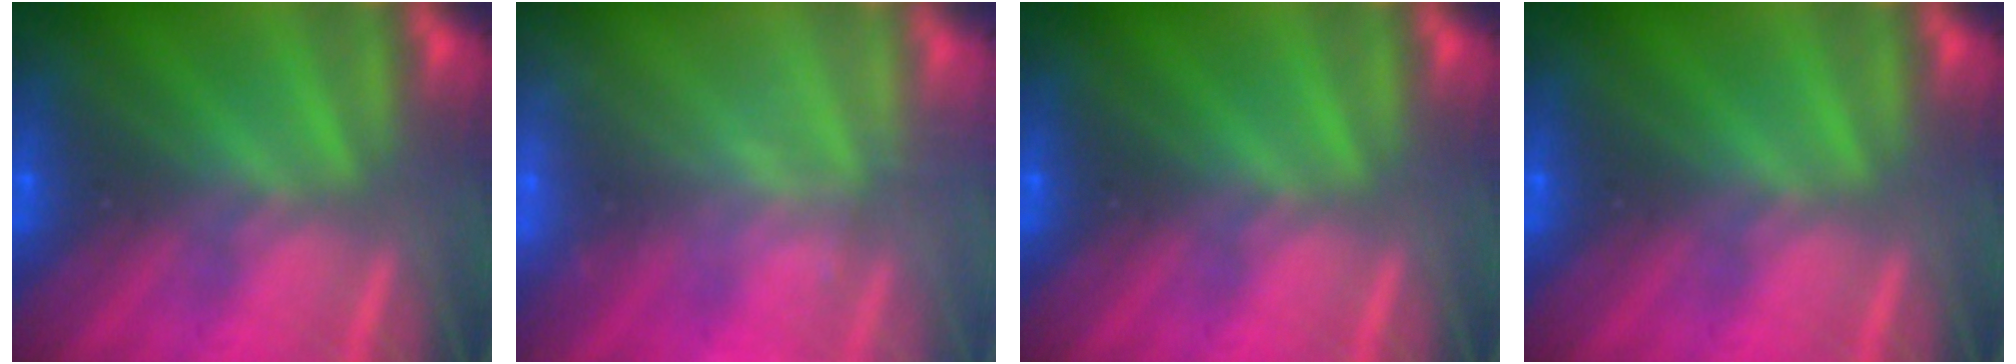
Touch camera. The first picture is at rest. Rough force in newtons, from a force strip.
{"total": 2.2}
{"total": 0.0}
{"total": 0.0}